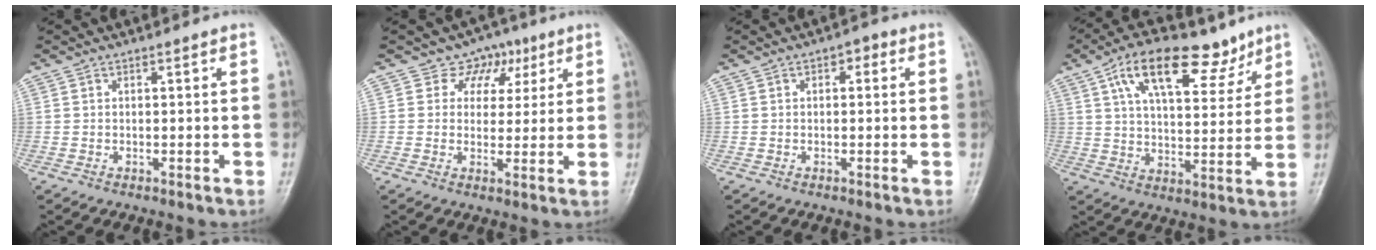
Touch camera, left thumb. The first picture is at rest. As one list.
[{"total": 5.9, "force": [2.9, 5.1, 0.9], "torque": [0.028, -0.004, 0.040]}, {"total": 2.4, "force": [0.7, 1.4, 1.8], "torque": [-0.009, 0.006, 0.001]}, {"total": 16.7, "force": [9.4, 7.8, 11.3], "torque": [-0.144, -0.023, 0.155]}]